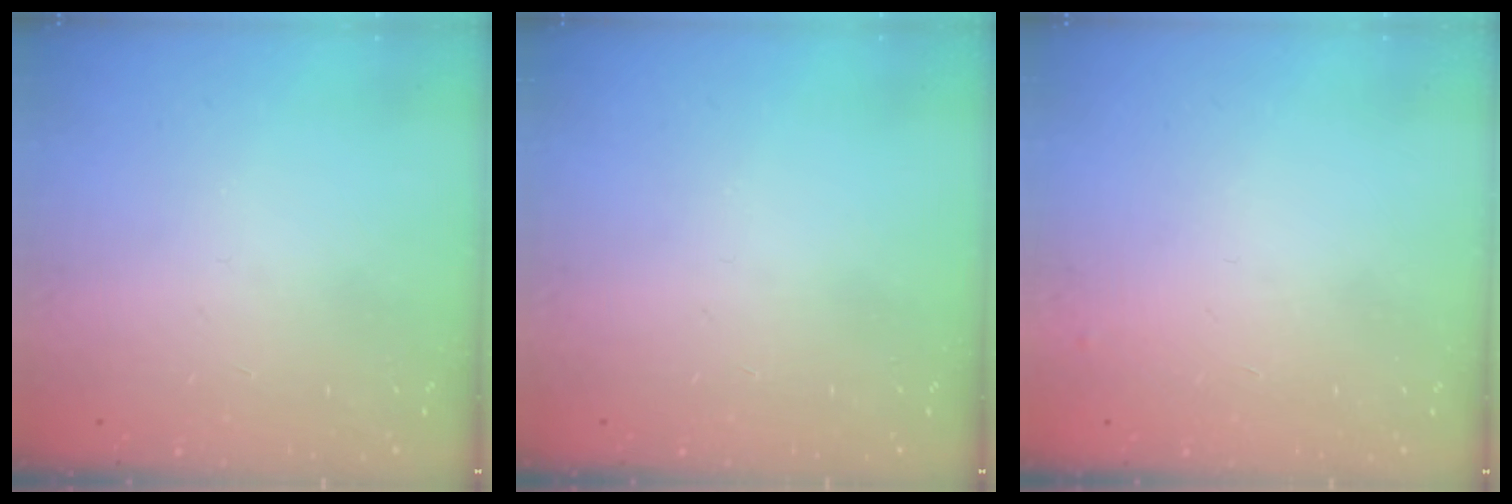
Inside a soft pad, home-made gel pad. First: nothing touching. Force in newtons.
{"total": 0.0}
{"total": 3.2, "press": 3.2, "slide": 0.4}